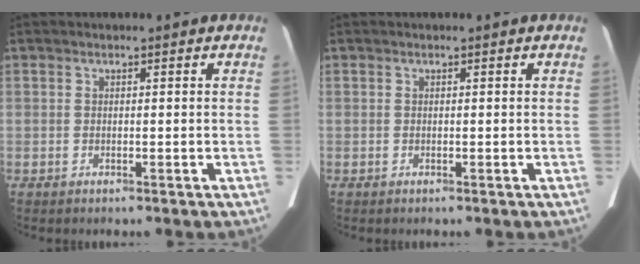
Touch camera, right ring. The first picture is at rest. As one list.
[{"total": 0.0}]